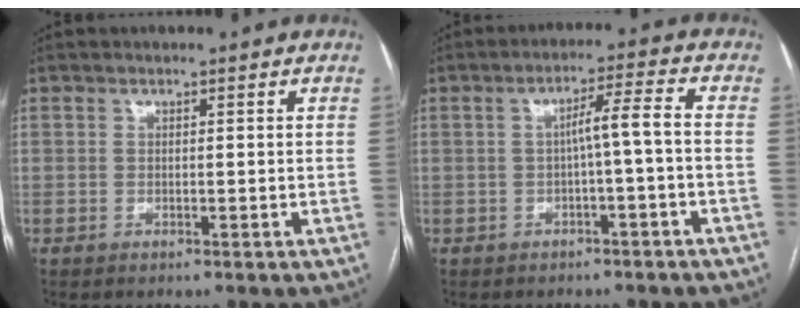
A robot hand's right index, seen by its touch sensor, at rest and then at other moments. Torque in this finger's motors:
{"motor_torque": [0.64, -0.12, 0.35, 0.07]}